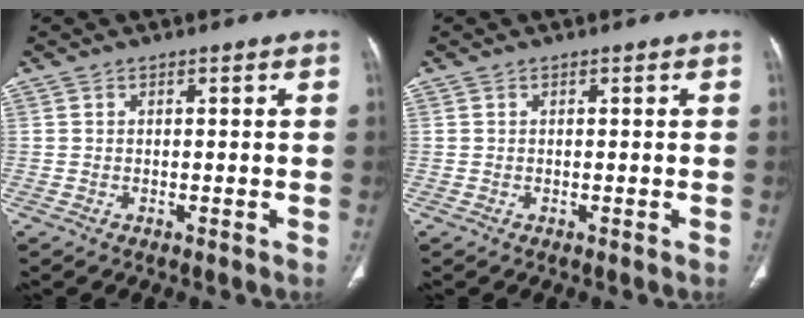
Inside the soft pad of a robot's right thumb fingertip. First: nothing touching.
{"total": 0.0}